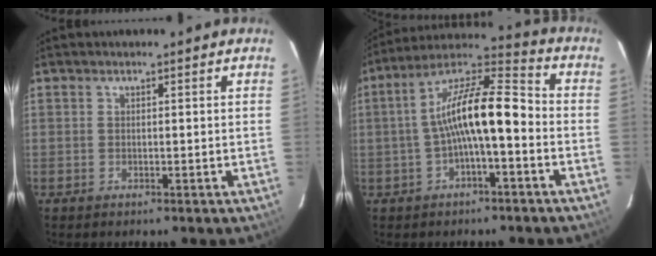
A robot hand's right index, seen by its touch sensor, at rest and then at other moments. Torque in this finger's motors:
{"motor_torque": [1.71, -0.36, 1.05, 0.21]}